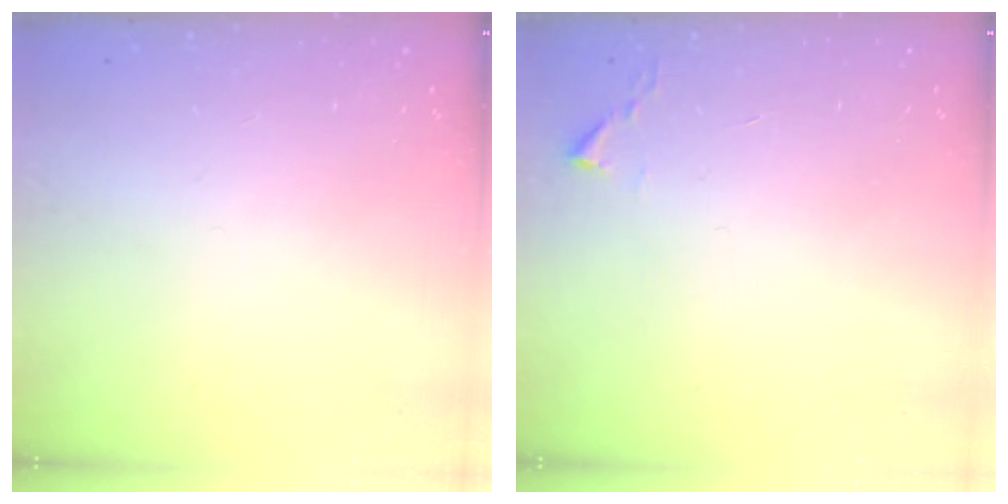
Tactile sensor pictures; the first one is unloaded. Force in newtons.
{"total": 2.4, "press": 2.4, "slide": 0.3}